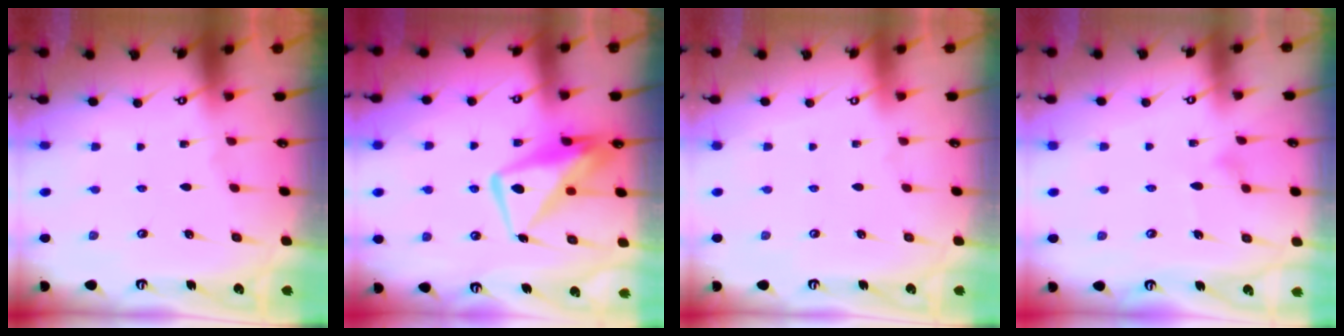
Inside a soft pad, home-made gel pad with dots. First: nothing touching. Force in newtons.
{"total": 11.9, "press": 11.9, "slide": 0.8}
{"total": 3.9, "press": 3.9, "slide": 0.1}
{"total": 9.4, "press": 9.4, "slide": 0.3}